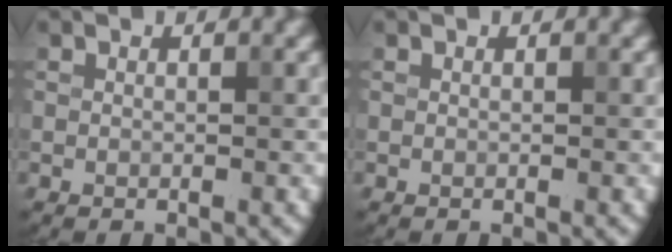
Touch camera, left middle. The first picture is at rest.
{"total": 0.0}